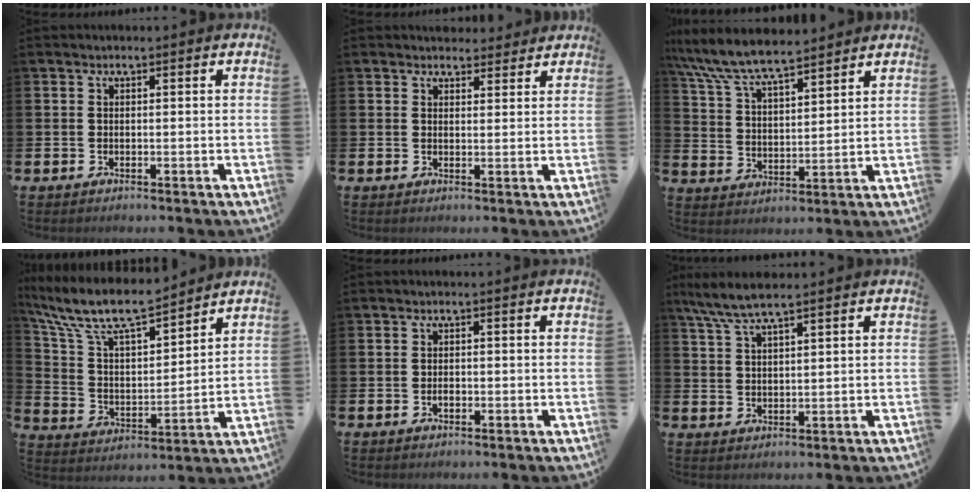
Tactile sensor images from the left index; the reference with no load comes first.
{"total": 3.1, "force": [2.9, 1.1, -0.1], "torque": [0.008, -0.012, 0.053]}
{"total": 8.0, "force": [7.5, 1.1, 2.5], "torque": [-0.084, -0.039, 0.136]}
{"total": 10.7, "force": [9.4, 2.5, 4.6], "torque": [-0.135, -0.053, 0.164]}
{"total": 1.2, "force": [-0.5, 0.7, 0.9], "torque": [-0.017, 0.003, -0.010]}
{"total": 5.9, "force": [4.9, 0.7, 3.2], "torque": [-0.079, -0.008, 0.091]}